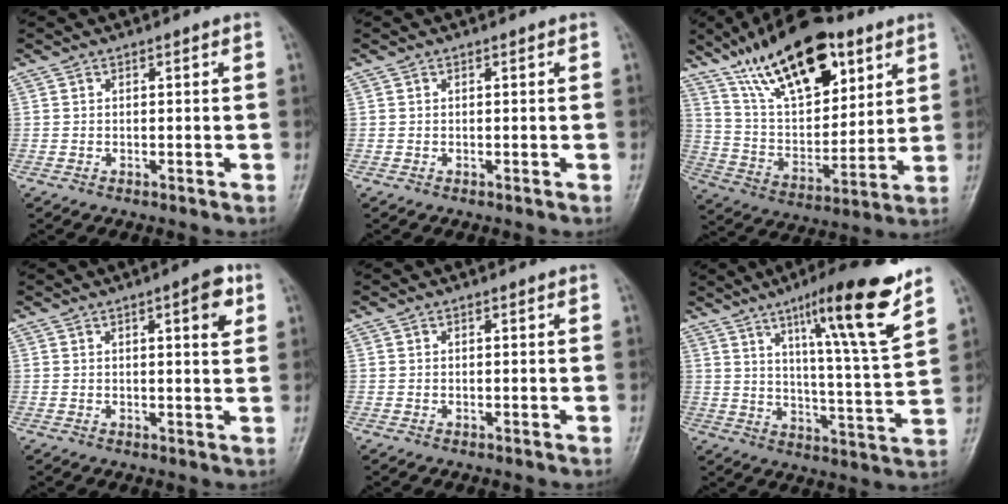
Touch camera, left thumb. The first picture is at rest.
{"total": 0.0}
{"total": 22.9, "force": [13.2, 10.6, 15.5], "torque": [-0.220, -0.045, 0.238]}
{"total": 5.4, "force": [2.3, 1.6, 4.7], "torque": [-0.052, -0.006, 0.026]}
{"total": 0.0}
{"total": 17.8, "force": [10.9, 1.5, 14.0], "torque": [-0.197, -0.060, 0.168]}